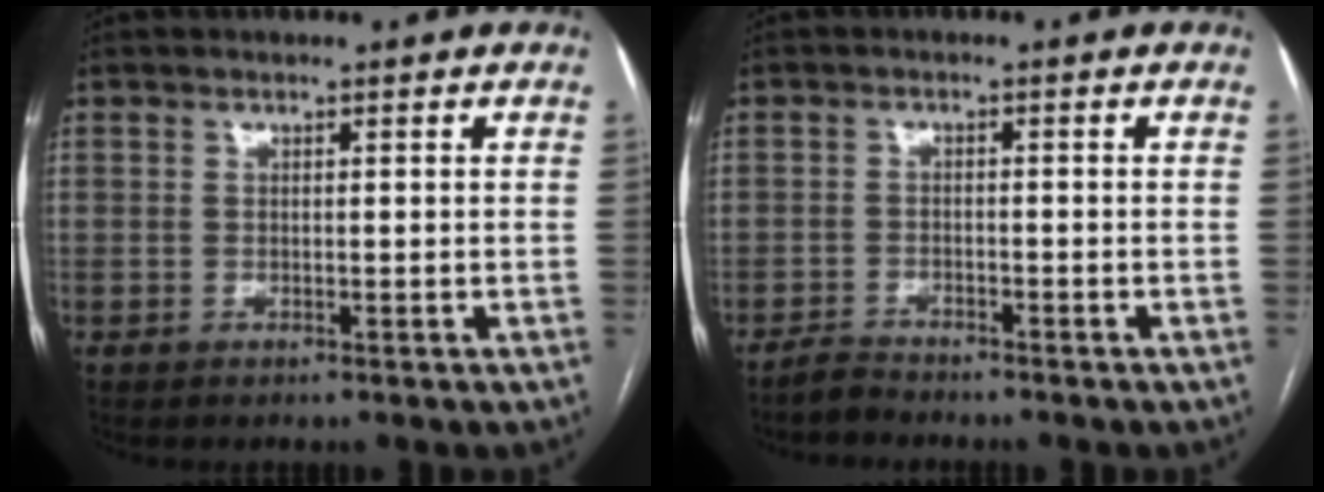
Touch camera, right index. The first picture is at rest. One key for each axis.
{"total": 2.2, "fx": -2.2, "fy": 0.2, "fz": 0.1, "tx": -0.006, "ty": -0.008, "tz": -0.042}